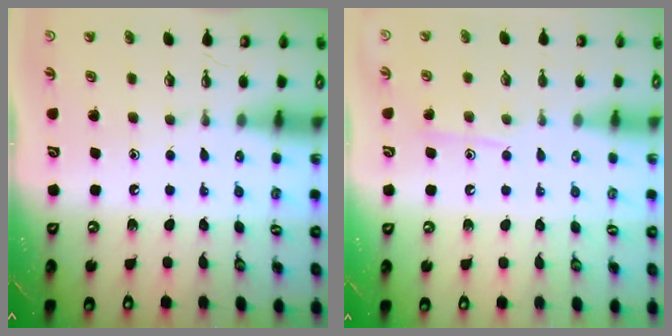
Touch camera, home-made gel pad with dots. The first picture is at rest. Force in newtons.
{"total": 7.4, "press": 7.3, "slide": 0.6}